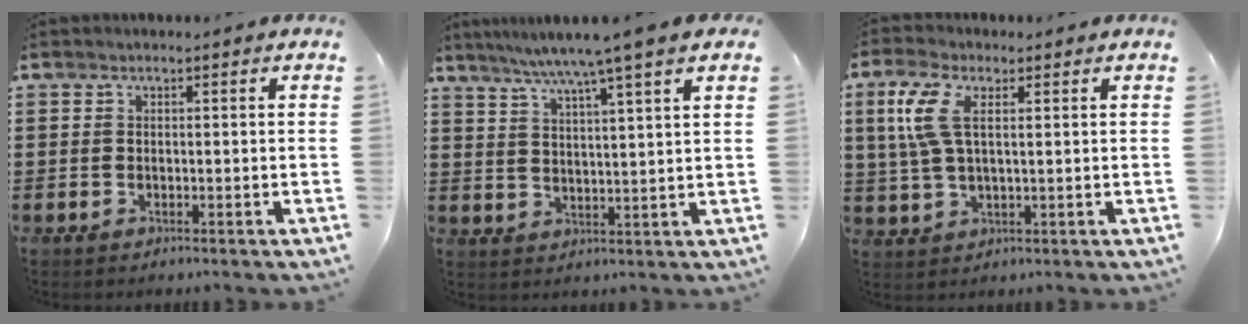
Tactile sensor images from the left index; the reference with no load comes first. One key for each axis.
{"total": 6.4, "fx": 4.9, "fy": -0.7, "fz": 4.0, "tx": -0.091, "ty": -0.020, "tz": 0.081}
{"total": 6.8, "fx": 2.3, "fy": 2.8, "fz": 5.7, "tx": -0.143, "ty": 0.001, "tz": 0.035}